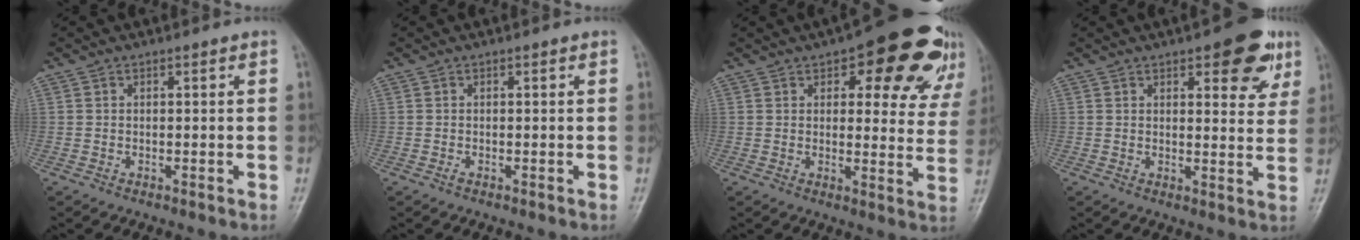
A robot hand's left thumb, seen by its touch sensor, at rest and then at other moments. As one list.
[{"total": 0.5, "force": [0.0, 0.2, 0.4], "torque": [-0.005, -0.001, -0.001]}, {"total": 18.0, "force": [10.4, 7.7, 12.6], "torque": [-0.104, -0.030, 0.117]}, {"total": 10.2, "force": [5.5, 4.1, 7.6], "torque": [-0.059, -0.020, 0.063]}]